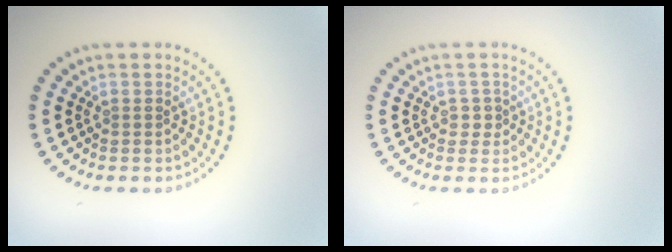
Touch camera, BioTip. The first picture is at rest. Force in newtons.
{"total": 1.1, "press": 0.9, "slide": 0.5}